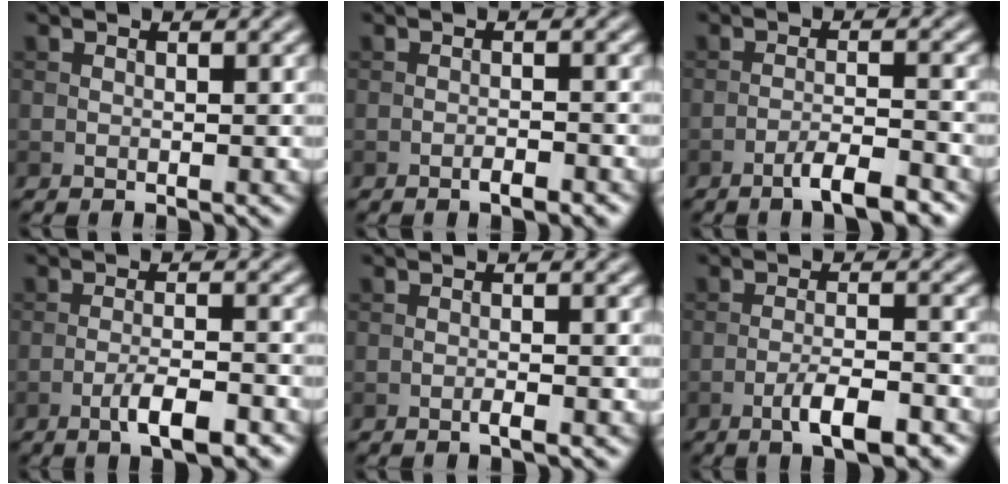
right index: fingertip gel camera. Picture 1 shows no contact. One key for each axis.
{"total": 1.4, "fx": -0.9, "fy": 0.3, "fz": 1.0, "tx": -0.016, "ty": 0.001, "tz": -0.014}
{"total": 4.0, "fx": -2.7, "fy": 0.6, "fz": 2.8, "tx": -0.047, "ty": 0.006, "tz": -0.050}
{"total": 4.4, "fx": -2.5, "fy": 1.0, "fz": 3.5, "tx": -0.064, "ty": 0.001, "tz": -0.041}
{"total": 1.1, "fx": -0.6, "fy": 0.1, "fz": 1.0, "tx": -0.016, "ty": 0.002, "tz": -0.012}
{"total": 4.8, "fx": -2.7, "fy": 1.1, "fz": 3.8, "tx": -0.068, "ty": 0.002, "tz": -0.045}